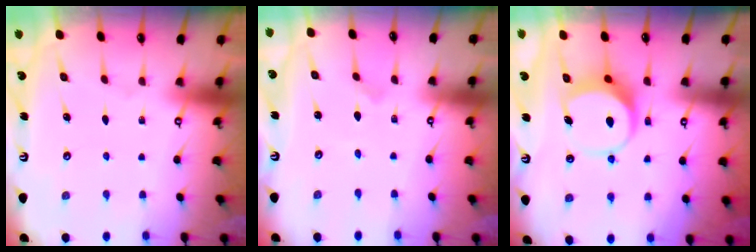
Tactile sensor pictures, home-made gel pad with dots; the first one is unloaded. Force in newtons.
{"total": 0.0}
{"total": 7.2, "press": 7.1, "slide": 0.6}